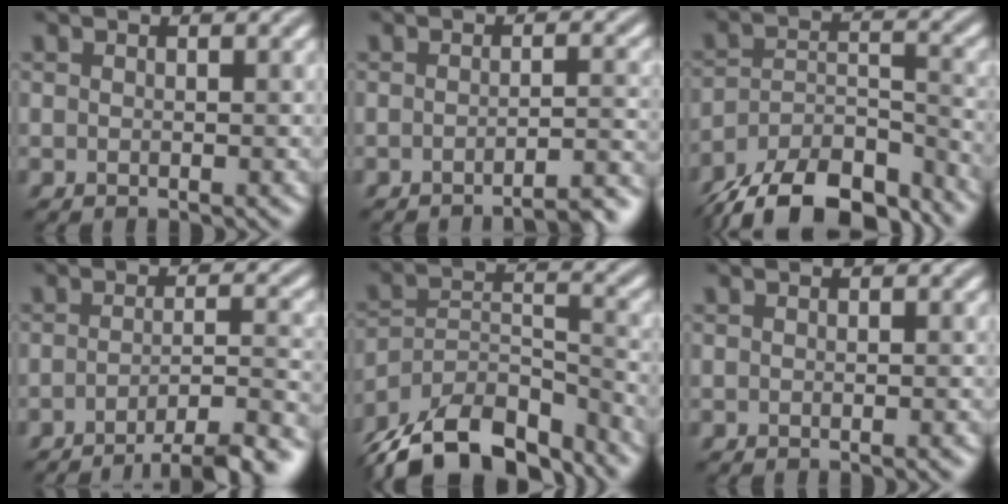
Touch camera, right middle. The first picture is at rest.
{"total": 4.4, "force": [-3.6, 0.8, 2.5], "torque": [-0.020, 0.013, -0.049]}
{"total": 13.9, "force": [-11.6, 5.2, 5.6], "torque": [-0.105, -0.014, -0.168]}
{"total": 7.8, "force": [-5.4, 1.9, 5.3], "torque": [-0.067, 0.004, -0.072]}
{"total": 14.1, "force": [-11.4, 6.2, 5.5], "torque": [-0.104, -0.003, -0.173]}
{"total": 0.7, "force": [-0.3, 0.1, 0.6], "torque": [-0.005, 0.001, -0.005]}